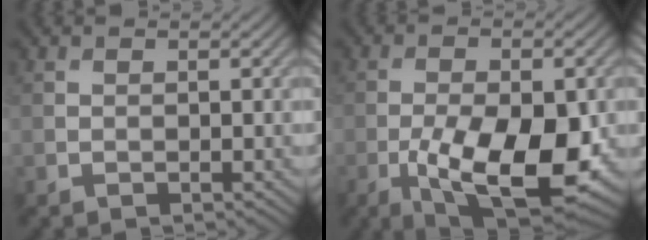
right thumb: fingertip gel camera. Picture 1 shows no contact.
{"total": 13.9, "force": [-4.4, 5.9, 11.8], "torque": [-0.200, -0.026, -0.068]}